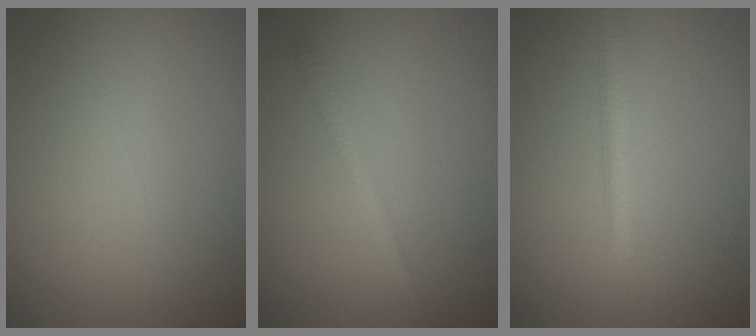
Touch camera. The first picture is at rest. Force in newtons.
{"total": 1.3, "press": 1.3, "slide": 0.1}
{"total": 2.4, "press": 2.4, "slide": 0.1}